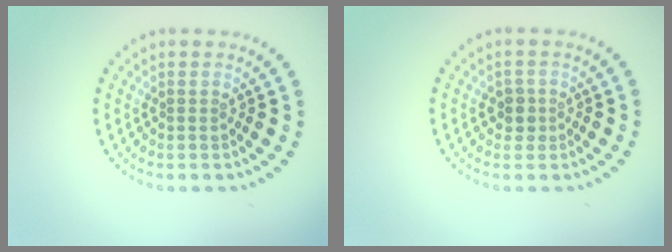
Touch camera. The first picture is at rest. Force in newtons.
{"total": 1.4, "press": 1.2, "slide": 0.7}